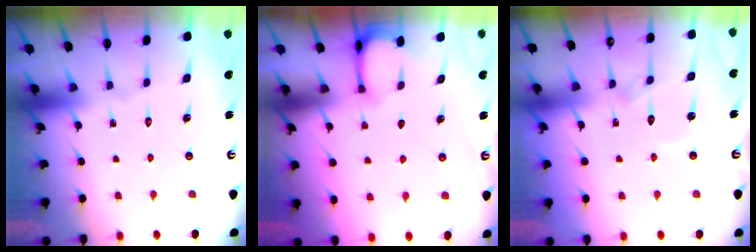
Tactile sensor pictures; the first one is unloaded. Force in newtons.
{"total": 2.0, "press": 2.0, "slide": 0.2}
{"total": 4.8, "press": 4.7, "slide": 0.5}